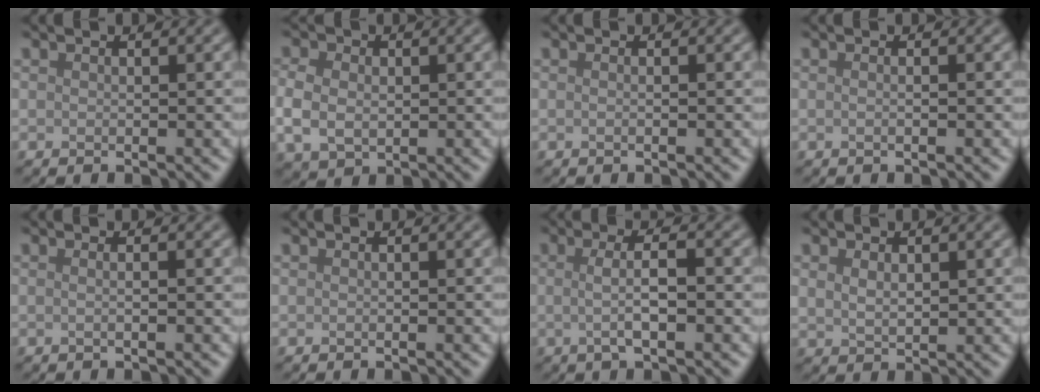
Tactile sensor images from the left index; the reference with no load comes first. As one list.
[{"total": 3.6, "force": [-0.1, 2.8, 2.3], "torque": [-0.051, -0.001, -0.003]}, {"total": 0.7, "force": [0.0, 0.3, 0.6], "torque": [-0.008, -0.004, -0.005]}, {"total": 1.3, "force": [0.2, 0.6, 1.1], "torque": [-0.002, -0.009, -0.010]}, {"total": 1.8, "force": [0.4, 0.9, 1.5], "torque": [-0.001, -0.004, -0.017]}, {"total": 0.0}, {"total": 3.5, "force": [-0.1, 0.8, 3.4], "torque": [-0.058, 0.000, -0.002]}, {"total": 1.7, "force": [0.7, 1.0, 1.2], "torque": [-0.025, -0.002, 0.018]}]